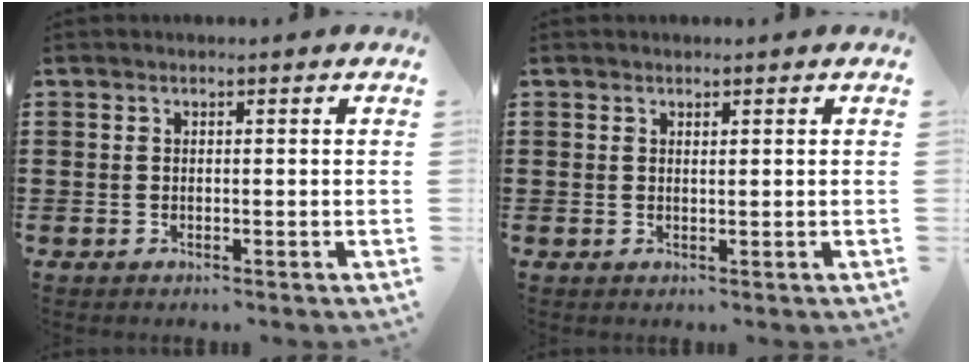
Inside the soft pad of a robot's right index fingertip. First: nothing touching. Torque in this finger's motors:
{"motor_torque": [-0.14, 0.48, -0.07, -0.01]}